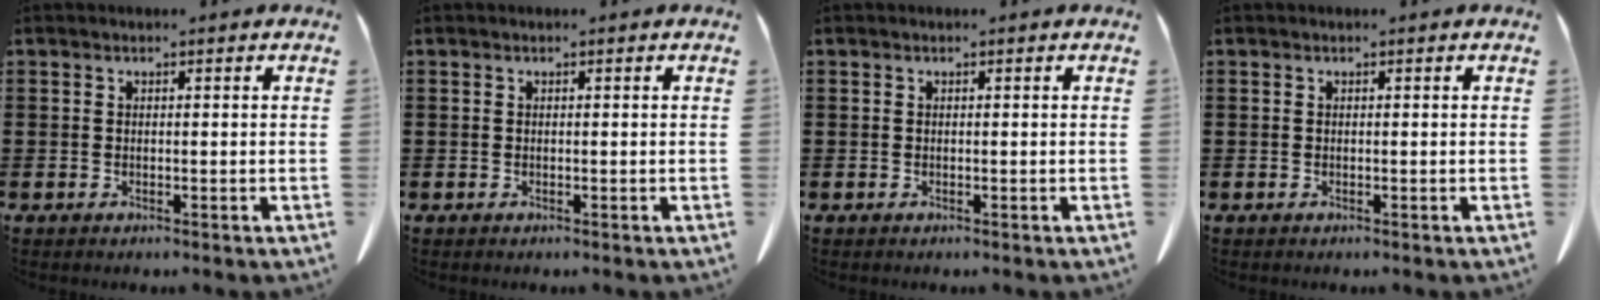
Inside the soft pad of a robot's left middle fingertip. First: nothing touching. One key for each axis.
{"total": 0.0}
{"total": 0.0}
{"total": 0.0}